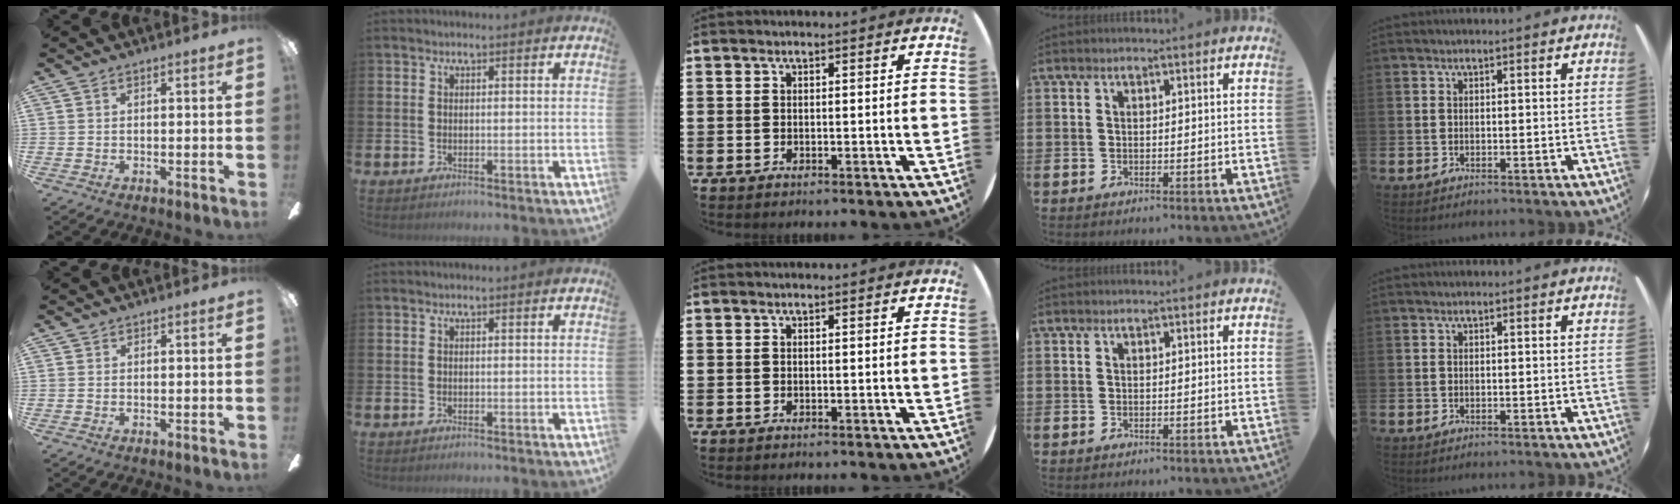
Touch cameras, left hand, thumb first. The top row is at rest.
{}